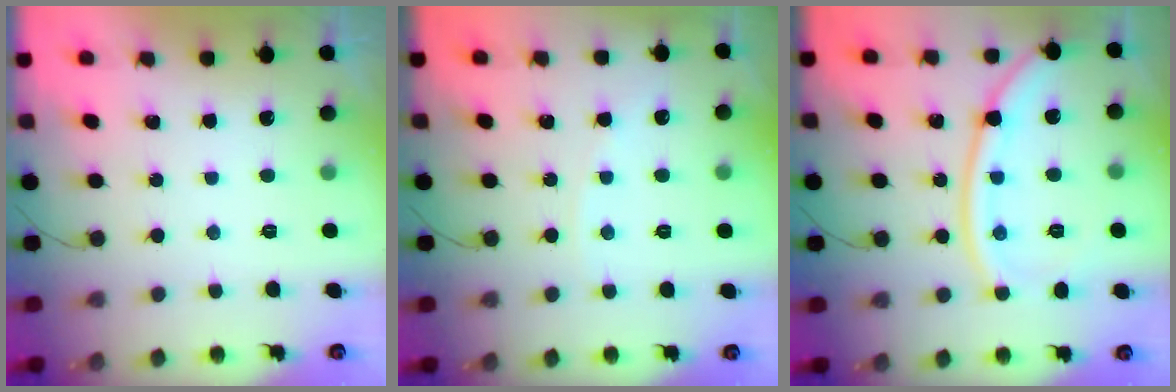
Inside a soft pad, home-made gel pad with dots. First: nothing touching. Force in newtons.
{"total": 2.8, "press": 2.8, "slide": 0.3}
{"total": 14.0, "press": 13.9, "slide": 1.1}